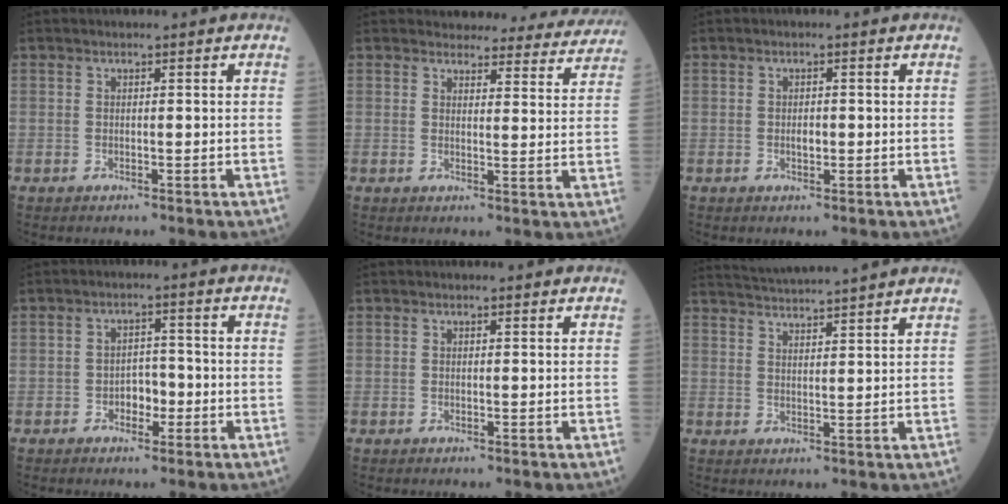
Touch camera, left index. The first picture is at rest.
{"total": 15.9, "force": [15.2, 3.9, 2.4], "torque": [0.006, -0.033, 0.153]}
{"total": 1.4, "force": [-0.2, 0.7, 1.1], "torque": [-0.021, 0.001, -0.002]}
{"total": 3.3, "force": [-1.2, 2.0, 2.3], "torque": [-0.031, 0.008, -0.023]}
{"total": 0.8, "force": [0.7, 0.2, 0.4], "torque": [-0.011, 0.003, 0.007]}
{"total": 11.9, "force": [11.1, -1.1, 4.1], "torque": [-0.081, 0.019, 0.159]}